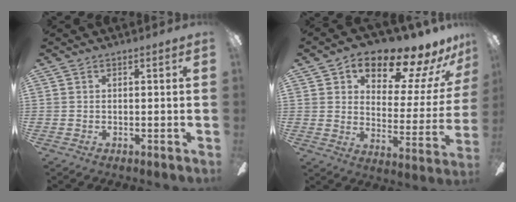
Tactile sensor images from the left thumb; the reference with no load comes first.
{"total": 15.2, "force": [12.5, 5.6, 6.7], "torque": [-0.102, -0.096, 0.210]}